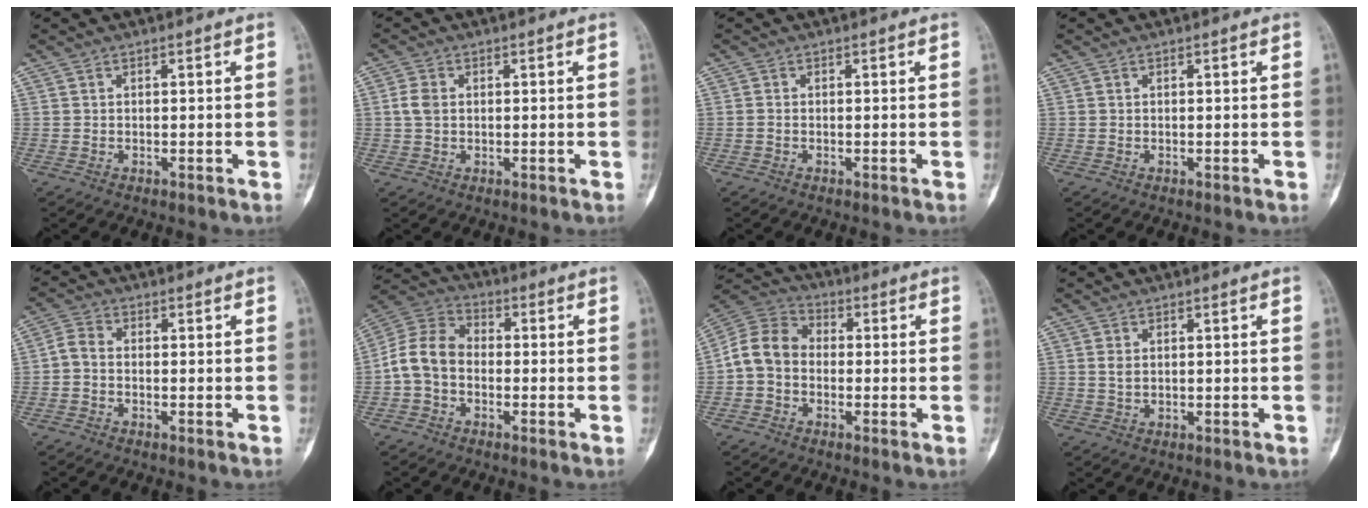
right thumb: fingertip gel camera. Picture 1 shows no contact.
{"total": 3.0, "force": [0.3, 2.2, 2.1], "torque": [-0.046, 0.005, 0.003]}
{"total": 0.5, "force": [-0.2, 0.3, 0.4], "torque": [-0.008, 0.000, -0.006]}
{"total": 0.0}
{"total": 3.0, "force": [-0.9, 1.9, 2.1], "torque": [-0.042, 0.011, -0.029]}
{"total": 9.3, "force": [-1.7, 7.0, 6.0], "torque": [-0.110, 0.032, -0.047]}
{"total": 9.2, "force": [-1.2, 7.4, 5.4], "torque": [-0.093, 0.031, -0.040]}
{"total": 1.8, "force": [0.3, 1.2, 1.4], "torque": [-0.025, -0.002, 0.009]}